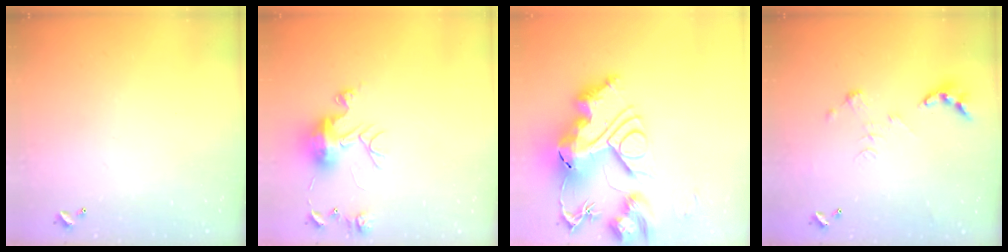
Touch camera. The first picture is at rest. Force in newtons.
{"total": 11.6, "press": 11.6, "slide": 1.1}
{"total": 0.7, "press": 0.7, "slide": 0.0}
{"total": 0.0}